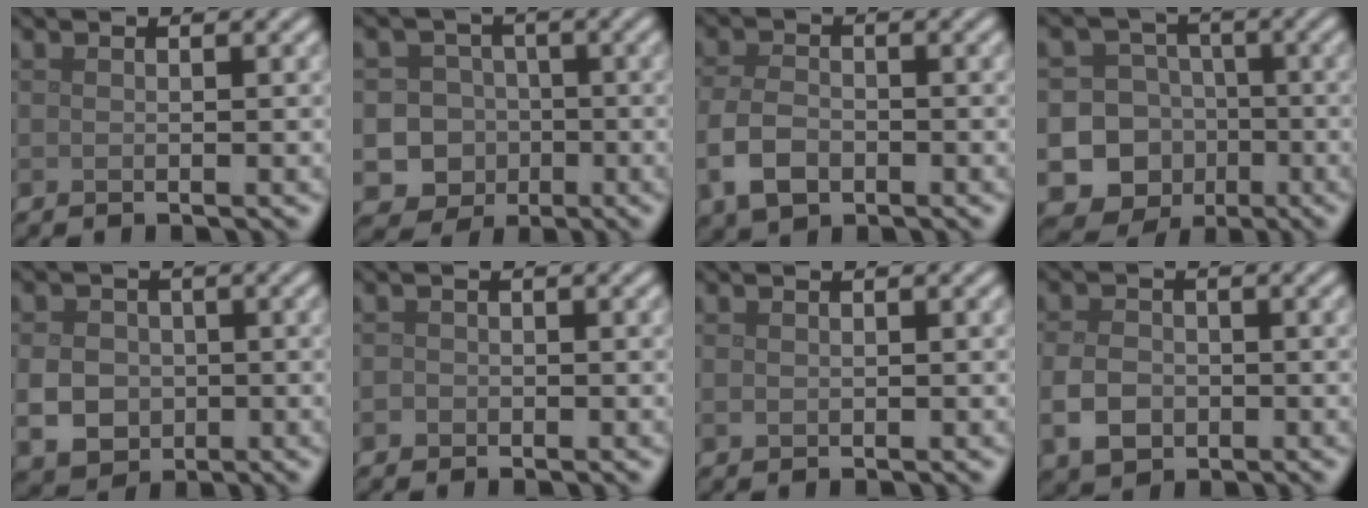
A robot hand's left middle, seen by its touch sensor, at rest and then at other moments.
{"total": 7.4, "force": [-2.3, 6.8, 1.8], "torque": [-0.003, -0.003, -0.062]}
{"total": 4.1, "force": [-1.6, 2.7, 2.6], "torque": [-0.062, -0.005, -0.034]}
{"total": 15.9, "force": [-5.2, 14.8, 2.8], "torque": [-0.064, -0.028, -0.096]}
{"total": 4.0, "force": [-0.6, 3.4, 2.1], "torque": [-0.043, -0.001, -0.014]}
{"total": 0.8, "force": [-0.3, 0.7, 0.1], "torque": [0.001, -0.002, -0.008]}
{"total": 0.6, "force": [0.1, 0.5, 0.3], "torque": [-0.004, -0.002, 0.001]}
{"total": 3.5, "force": [-1.0, 2.6, 2.0], "torque": [-0.043, -0.003, -0.024]}